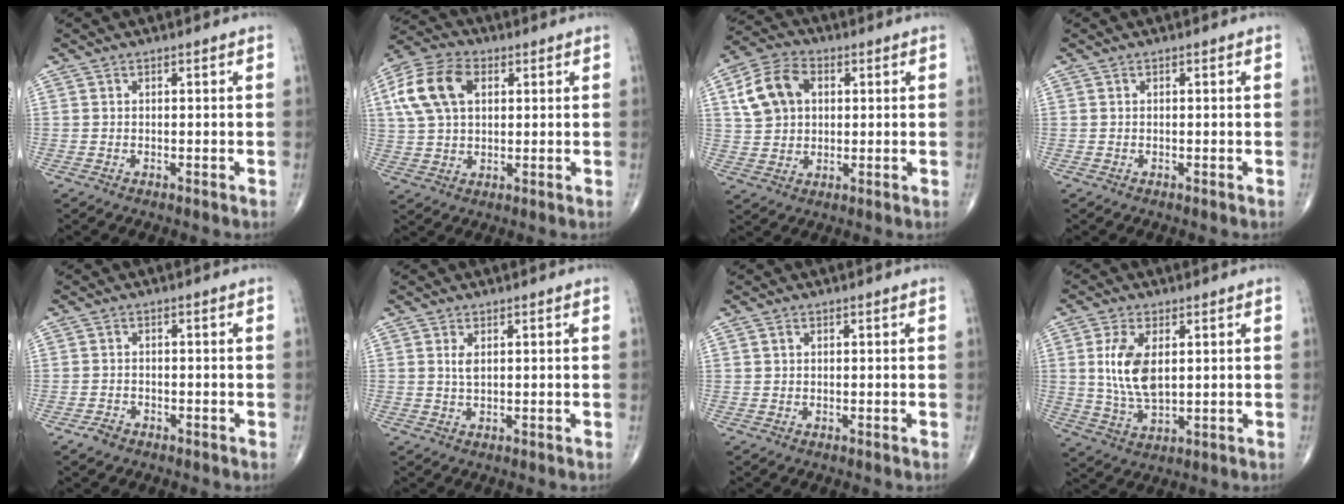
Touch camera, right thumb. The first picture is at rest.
{"total": 12.7, "force": [3.6, 8.1, 9.0], "torque": [-0.174, 0.014, 0.064]}
{"total": 10.7, "force": [2.8, 7.8, 6.7], "torque": [-0.113, 0.011, 0.049]}
{"total": 0.0}
{"total": 2.0, "force": [-1.4, 1.2, 0.7], "torque": [-0.017, 0.007, -0.023]}
{"total": 1.8, "force": [0.6, 0.8, 1.5], "torque": [-0.031, -0.002, 0.015]}
{"total": 0.7, "force": [0.3, 0.5, 0.4], "torque": [-0.006, 0.001, 0.006]}
{"total": 9.7, "force": [1.9, 5.0, 8.1], "torque": [-0.161, -0.013, 0.042]}